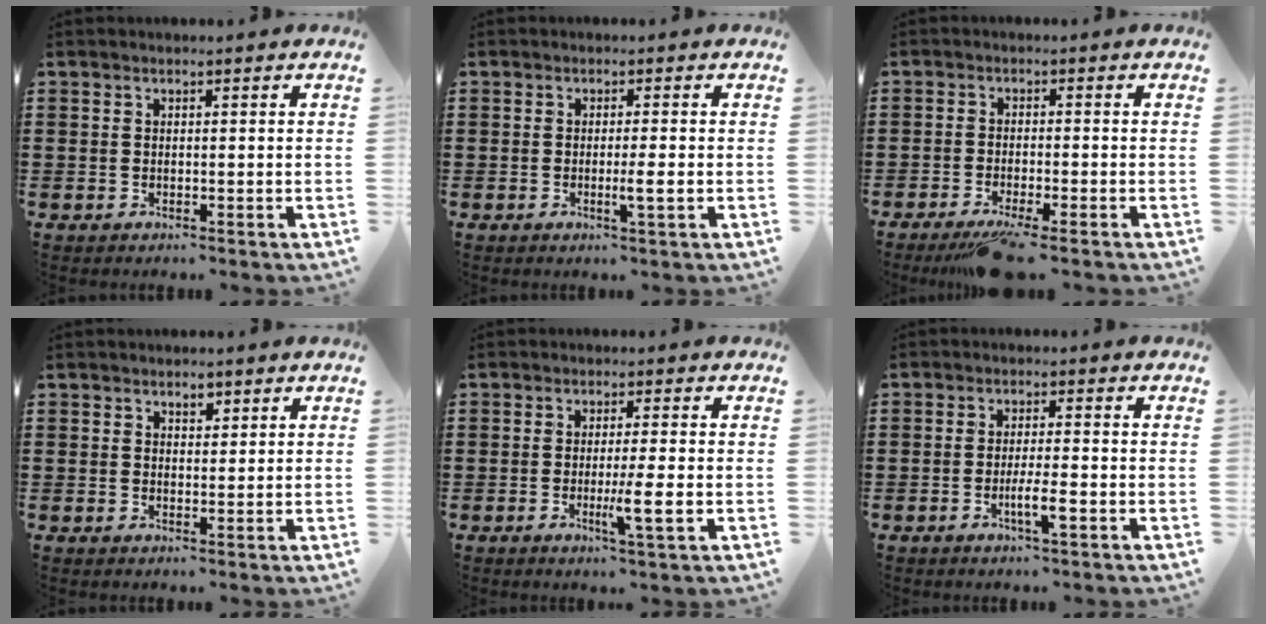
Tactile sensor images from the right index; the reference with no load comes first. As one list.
[{"total": 2.6, "force": [-0.7, -0.1, 2.5], "torque": [-0.042, -0.007, -0.013]}, {"total": 3.5, "force": [-2.7, -0.3, 2.2], "torque": [-0.036, -0.008, -0.047]}, {"total": 1.8, "force": [1.4, 0.9, 0.8], "torque": [-0.008, 0.000, 0.023]}, {"total": 5.0, "force": [-1.3, -0.2, 4.8], "torque": [-0.080, -0.013, -0.023]}, {"total": 3.9, "force": [-1.7, 0.3, 3.5], "torque": [-0.059, -0.002, -0.030]}]